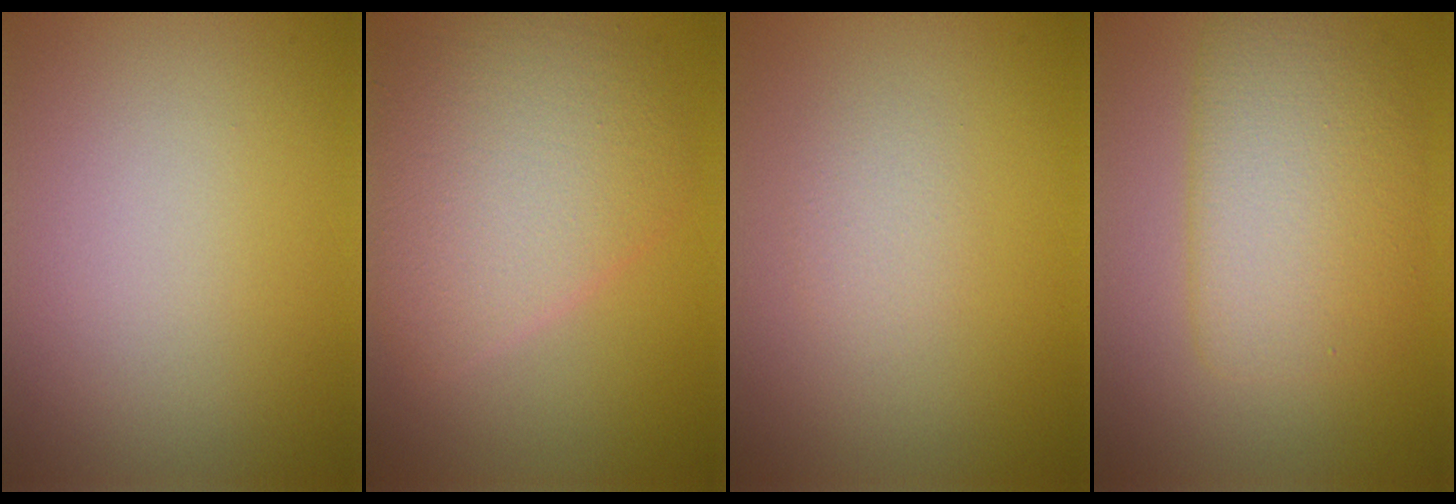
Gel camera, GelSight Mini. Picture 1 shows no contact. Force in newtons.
{"total": 6.7, "press": 6.7, "slide": 0.1}
{"total": 1.1, "press": 1.1, "slide": 0.1}
{"total": 5.8, "press": 5.8, "slide": 0.1}